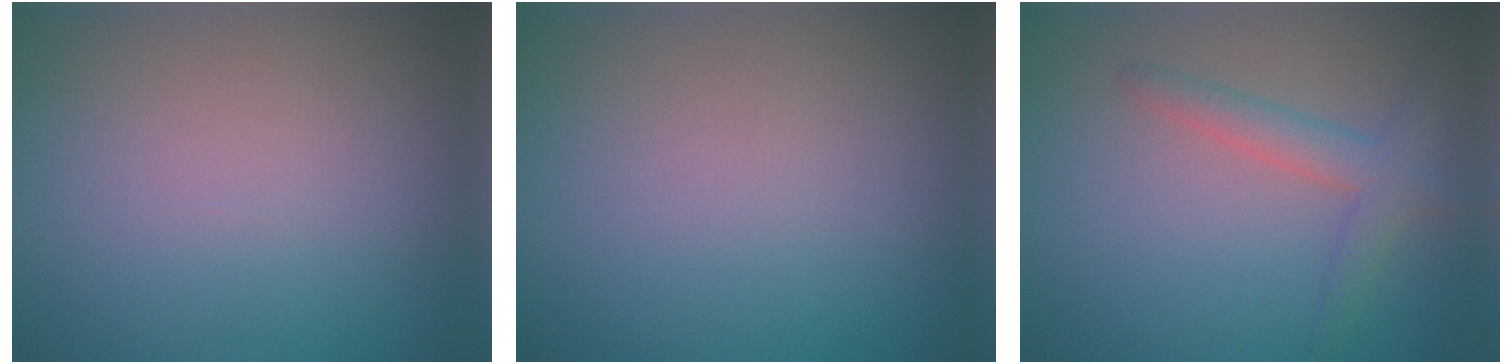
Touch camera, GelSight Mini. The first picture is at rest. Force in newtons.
{"total": 0.0}
{"total": 2.7, "press": 2.7, "slide": 0.3}